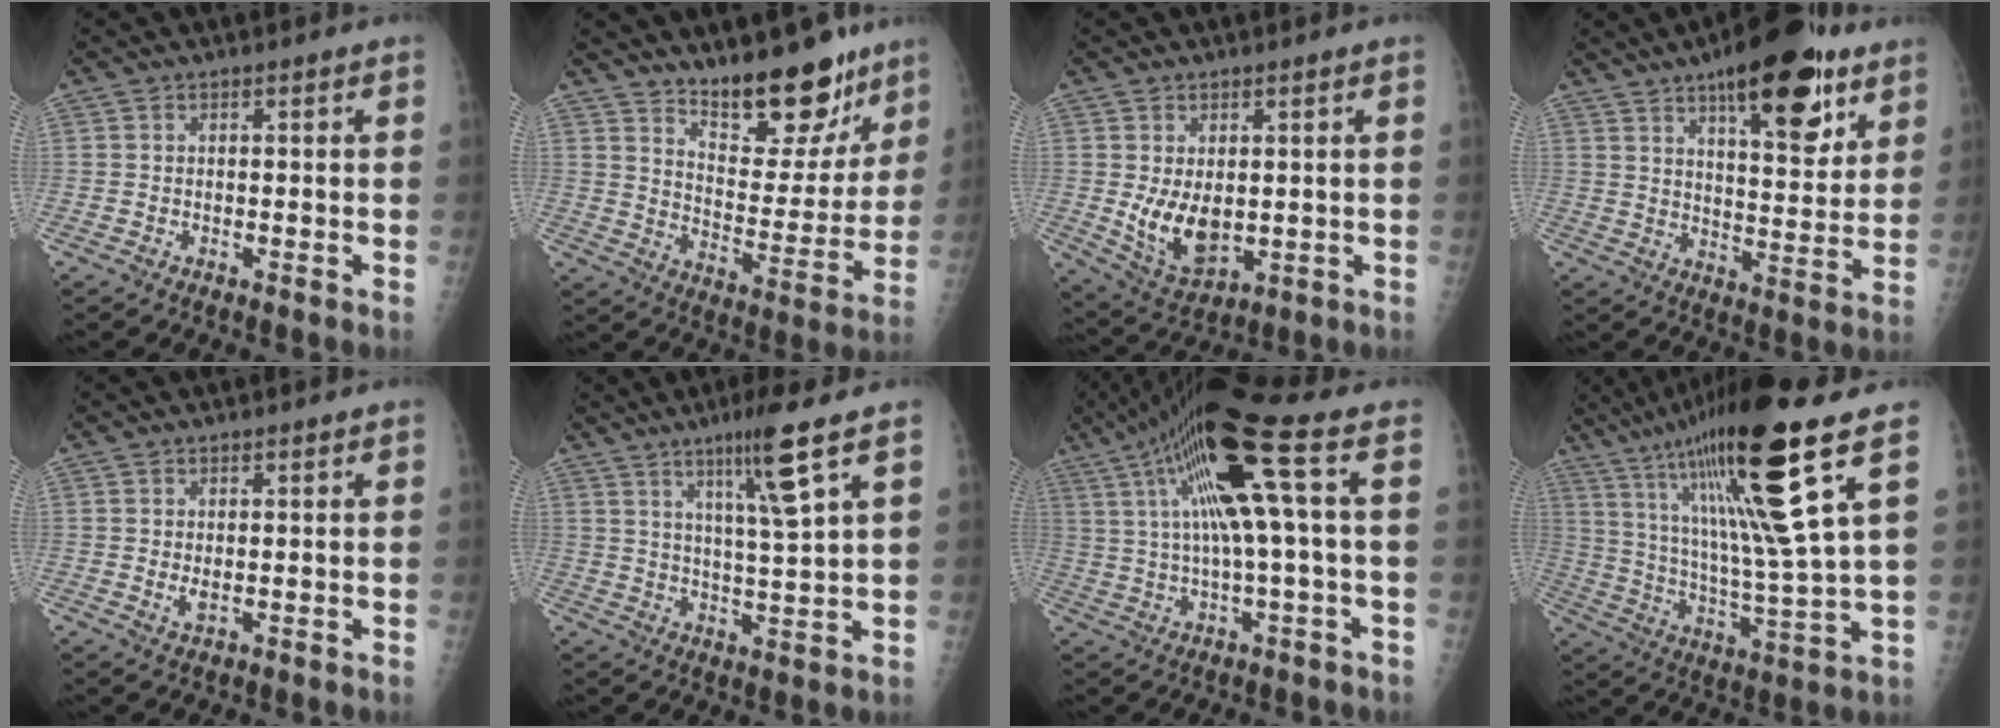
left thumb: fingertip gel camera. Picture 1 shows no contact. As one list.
[{"total": 16.1, "force": [12.1, 5.9, 8.8], "torque": [-0.075, -0.095, 0.192]}, {"total": 9.0, "force": [0.3, 5.4, 7.2], "torque": [-0.107, -0.020, 0.025]}, {"total": 18.9, "force": [10.9, 6.7, 13.9], "torque": [-0.166, -0.051, 0.161]}, {"total": 2.4, "force": [0.5, 1.0, 2.2], "torque": [-0.035, -0.006, 0.013]}, {"total": 9.9, "force": [5.5, -0.2, 8.2], "torque": [-0.143, -0.033, 0.098]}, {"total": 15.8, "force": [4.0, 1.4, 15.3], "torque": [-0.300, 0.034, 0.069]}, {"total": 23.6, "force": [11.6, 1.8, 20.4], "torque": [-0.362, -0.044, 0.197]}]